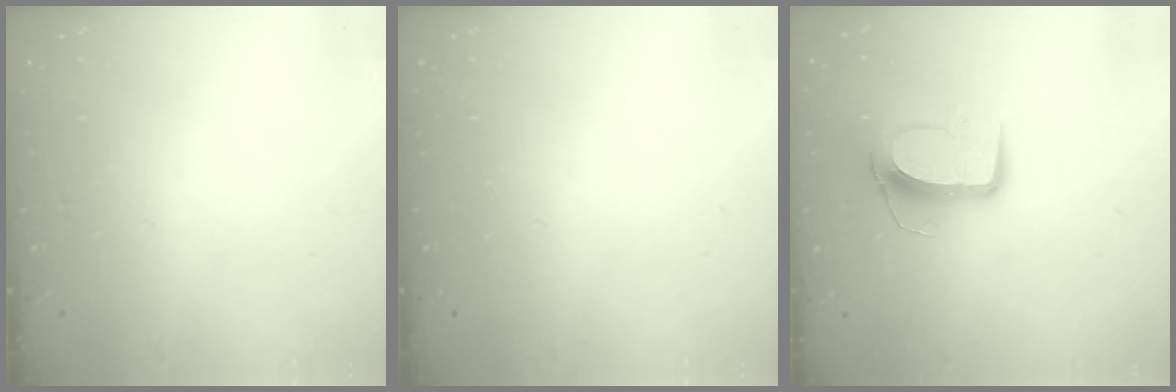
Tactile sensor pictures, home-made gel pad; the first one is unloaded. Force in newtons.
{"total": 0.0}
{"total": 9.8, "press": 9.7, "slide": 0.7}